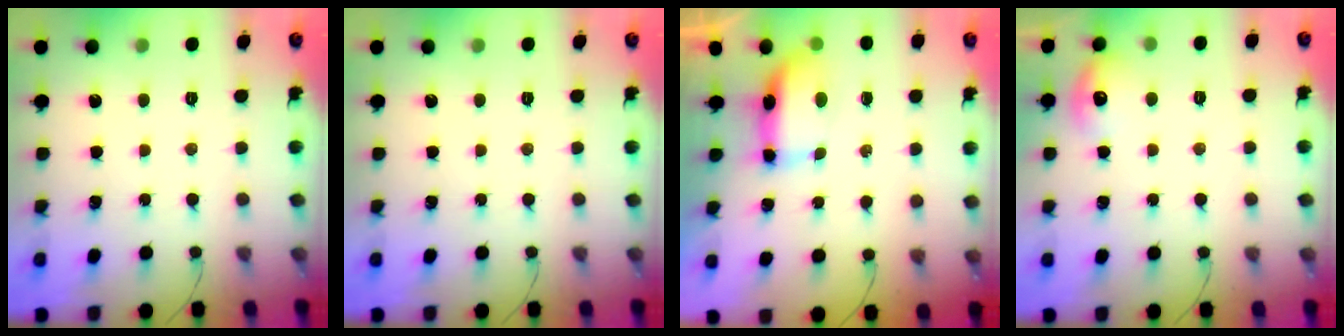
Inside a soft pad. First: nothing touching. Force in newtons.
{"total": 0.0}
{"total": 12.6, "press": 8.5, "slide": 9.3}
{"total": 9.1, "press": 9.0, "slide": 1.5}